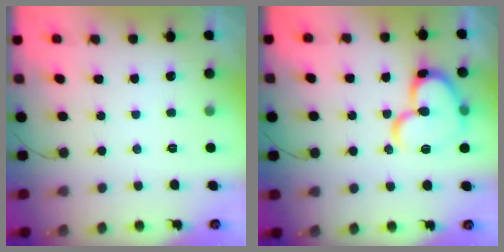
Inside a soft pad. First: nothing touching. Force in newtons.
{"total": 17.5, "press": 17.4, "slide": 2.1}